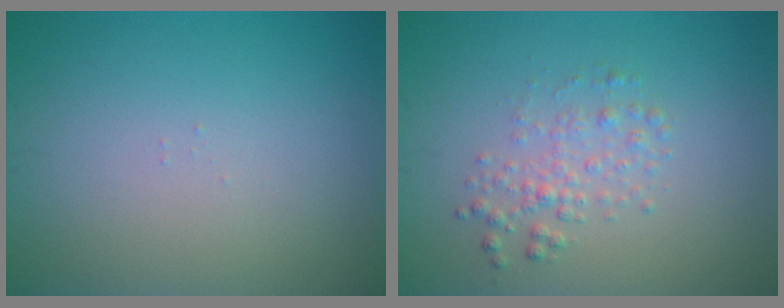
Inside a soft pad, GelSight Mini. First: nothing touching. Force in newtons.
{"total": 2.0, "press": 2.0, "slide": 0.1}